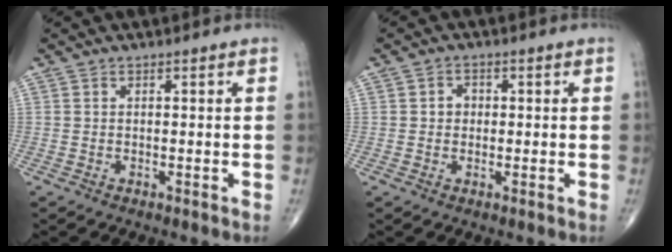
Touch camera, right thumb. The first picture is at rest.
{"total": 2.2, "force": [0.1, 1.9, 1.1], "torque": [-0.005, 0.007, -0.001]}